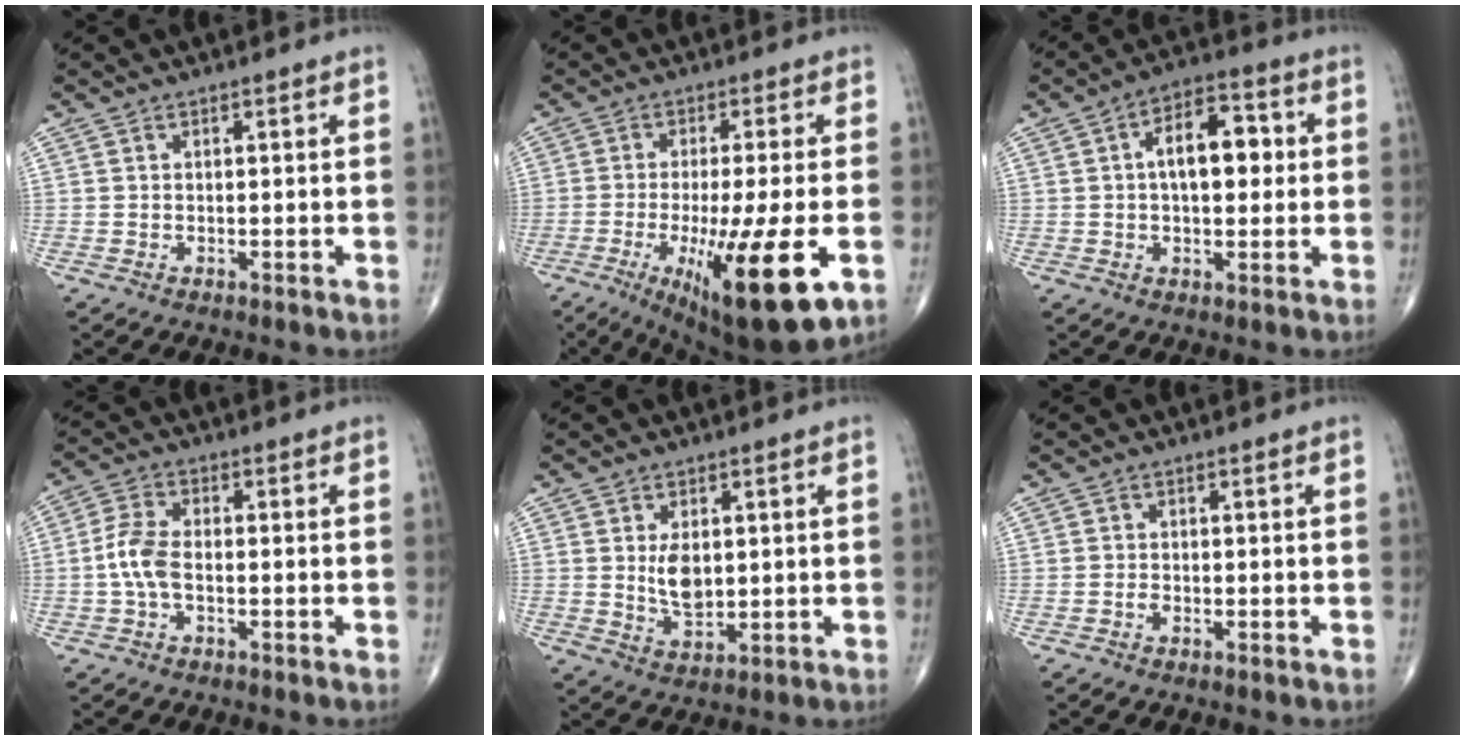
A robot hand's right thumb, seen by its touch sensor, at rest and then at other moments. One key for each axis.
{"total": 18.0, "fx": -5.5, "fy": 3.8, "fz": 16.8, "tx": -0.257, "ty": -0.017, "tz": -0.070}
{"total": 10.8, "fx": 1.2, "fy": 5.8, "fz": 9.0, "tx": -0.116, "ty": 0.020, "tz": 0.013}
{"total": 5.8, "fx": -1.0, "fy": 2.9, "fz": 4.8, "tx": -0.113, "ty": 0.019, "tz": -0.024}
{"total": 5.8, "fx": 0.9, "fy": 3.3, "fz": 4.7, "tx": -0.071, "ty": -0.014, "tz": 0.023}
{"total": 0.8, "fx": -0.4, "fy": 0.5, "fz": 0.5, "tx": -0.005, "ty": 0.003, "tz": -0.009}